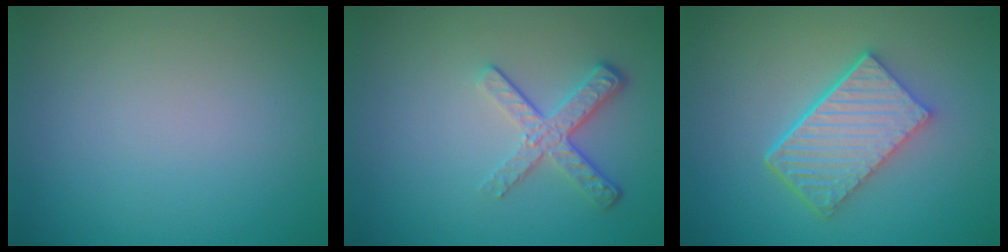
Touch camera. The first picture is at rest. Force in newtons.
{"total": 3.7, "press": 2.7, "slide": 2.4}
{"total": 6.1, "press": 4.3, "slide": 4.2}